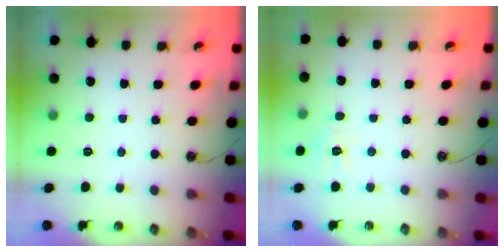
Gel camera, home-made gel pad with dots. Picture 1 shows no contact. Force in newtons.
{"total": 6.2, "press": 6.2, "slide": 0.6}